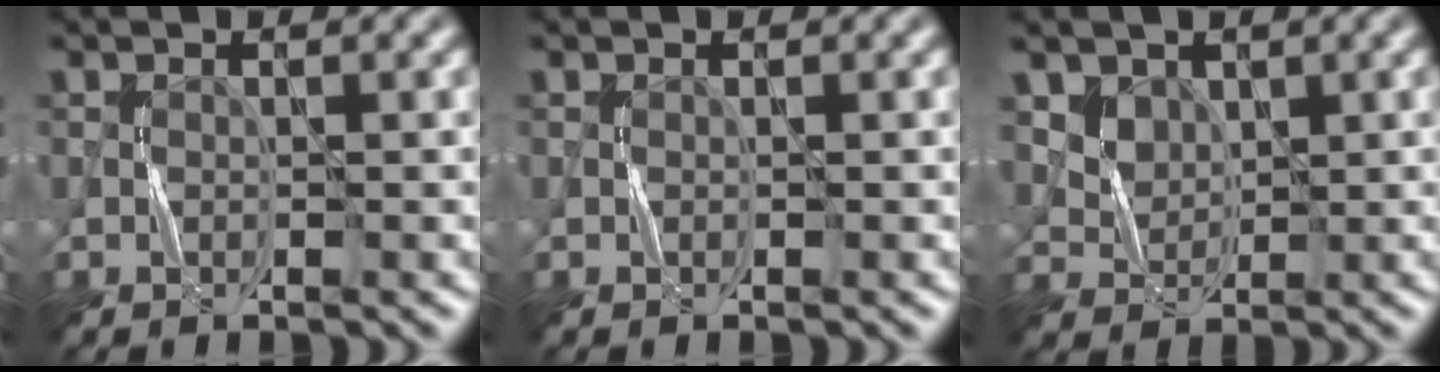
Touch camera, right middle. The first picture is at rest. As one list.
[{"total": 0.0}, {"total": 3.7, "force": [2.3, 2.6, 1.5], "torque": [-0.051, -0.010, 0.071]}]